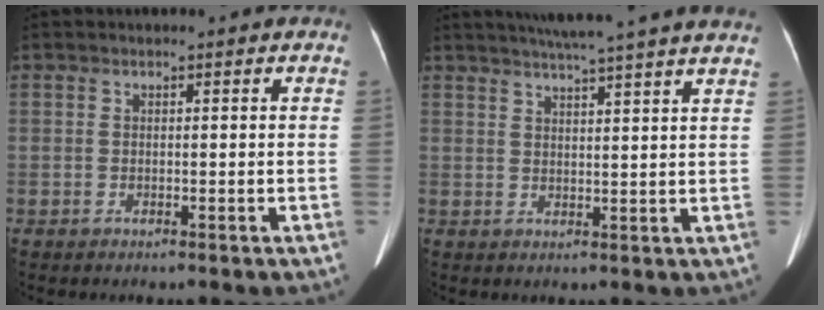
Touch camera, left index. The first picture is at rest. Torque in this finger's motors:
{"motor_torque": [0.38, -0.88, 0.02, 0.06]}